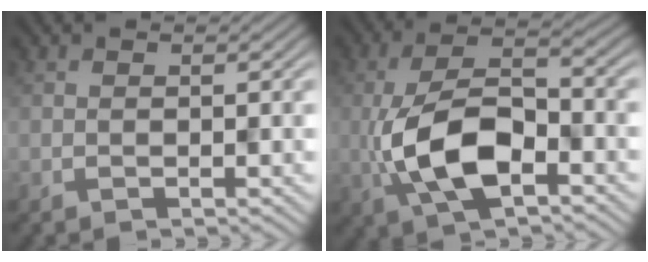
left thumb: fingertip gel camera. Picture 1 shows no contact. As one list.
[{"total": 9.8, "force": [-3.2, 4.6, 8.0], "torque": [-0.163, -0.003, -0.062]}]